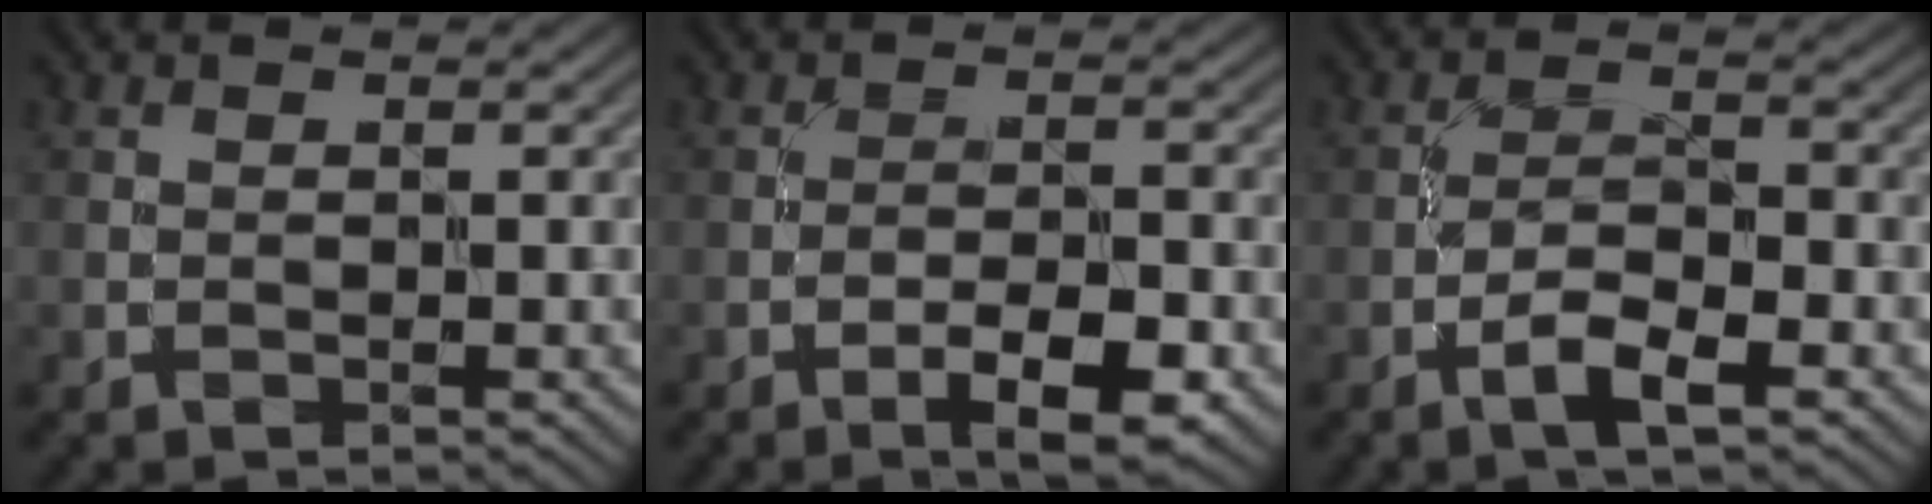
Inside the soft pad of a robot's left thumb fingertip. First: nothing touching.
{"total": 5.1, "force": [-2.9, 1.4, 4.0], "torque": [-0.066, 0.009, -0.045]}
{"total": 4.0, "force": [-2.5, 1.0, 3.0], "torque": [-0.060, 0.006, -0.050]}